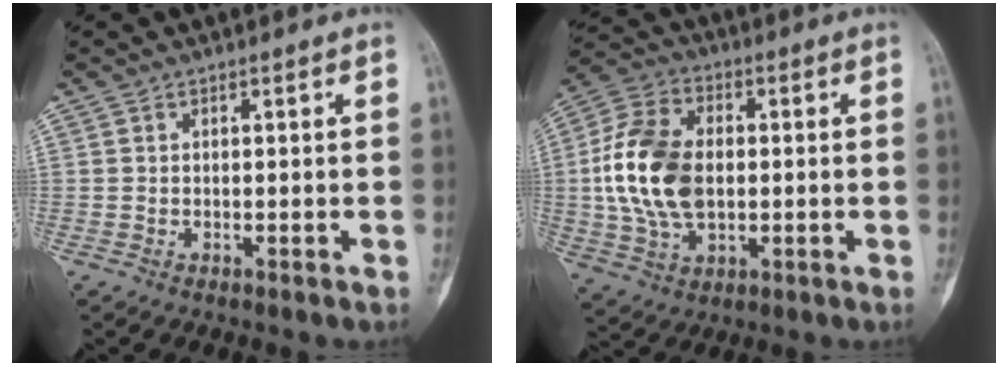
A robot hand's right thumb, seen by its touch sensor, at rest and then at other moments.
{"total": 16.2, "force": [0.3, 10.3, 12.5], "torque": [-0.242, 0.011, 0.006]}